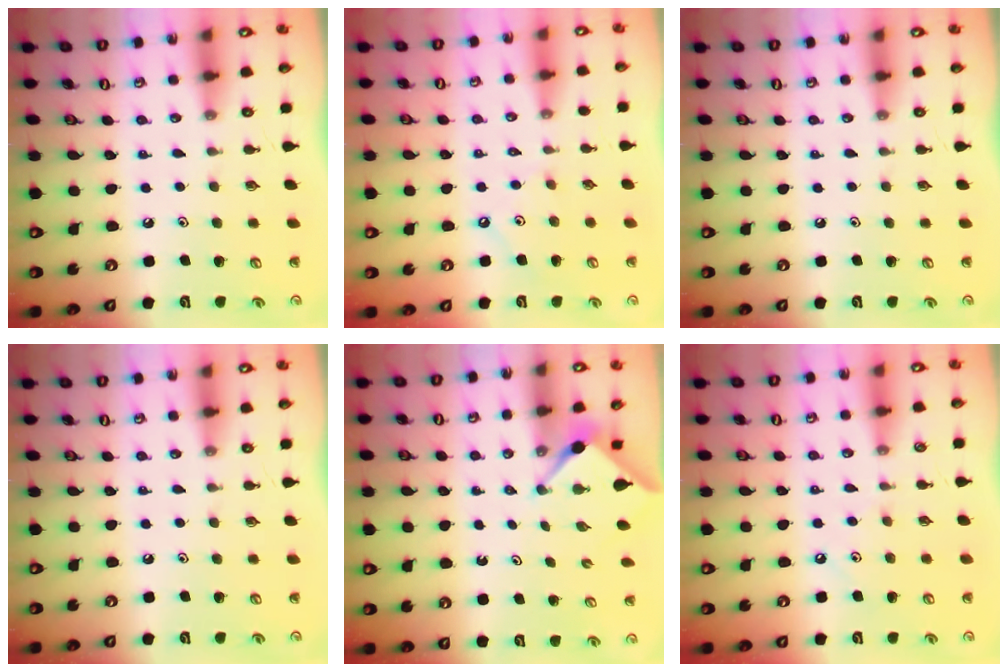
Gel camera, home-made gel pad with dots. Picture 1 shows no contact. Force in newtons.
{"total": 2.8, "press": 2.7, "slide": 0.6}
{"total": 0.0}
{"total": 0.0}
{"total": 2.9, "press": 2.9, "slide": 0.4}
{"total": 3.9, "press": 3.9, "slide": 0.5}